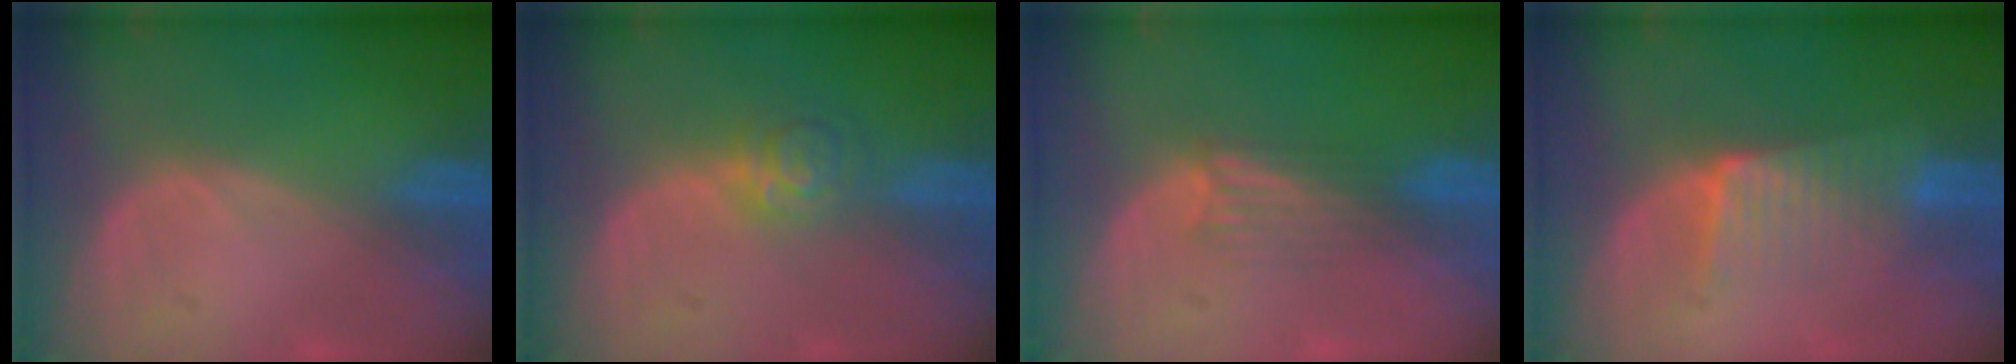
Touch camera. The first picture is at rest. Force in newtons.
{"total": 4.0, "press": 3.6, "slide": 1.6}
{"total": 3.1, "press": 2.8, "slide": 1.2}
{"total": 5.7, "press": 5.4, "slide": 1.8}